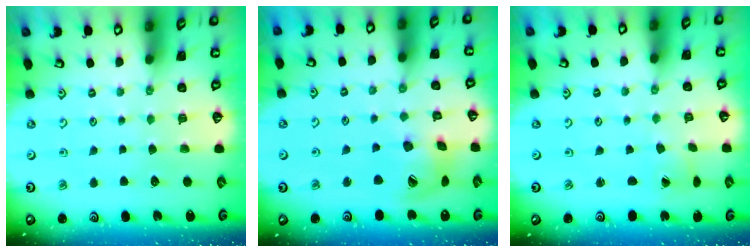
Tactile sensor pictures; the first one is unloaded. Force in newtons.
{"total": 14.7, "press": 14.5, "slide": 2.3}
{"total": 0.5, "press": 0.5, "slide": 0.1}